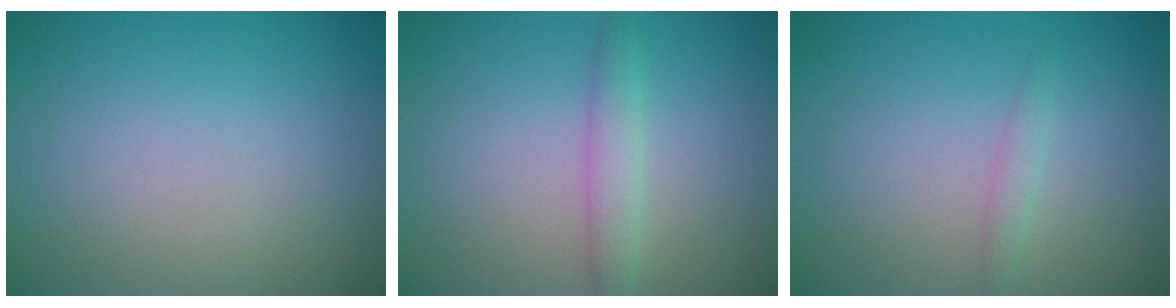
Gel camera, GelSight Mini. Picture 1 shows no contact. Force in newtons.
{"total": 1.9, "press": 1.9, "slide": 0.1}
{"total": 1.0, "press": 1.0, "slide": 0.0}